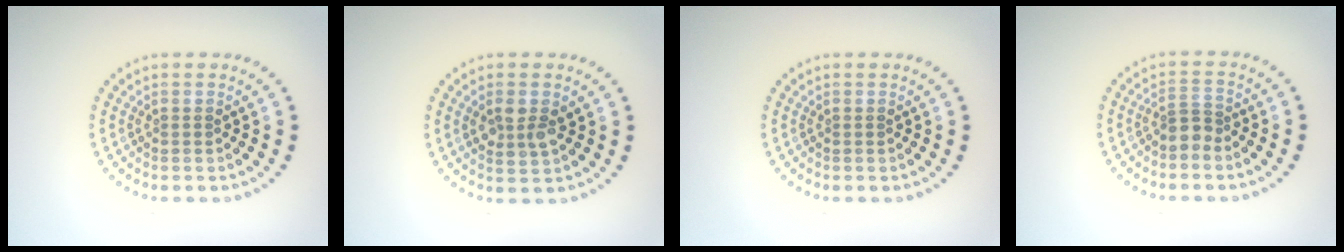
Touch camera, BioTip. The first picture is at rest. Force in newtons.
{"total": 2.4, "press": 2.4, "slide": 0.4}
{"total": 0.0}
{"total": 2.0, "press": 1.6, "slide": 1.2}